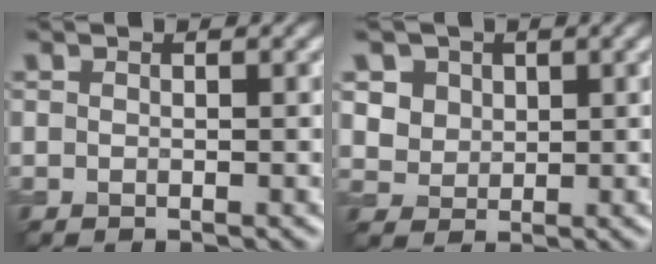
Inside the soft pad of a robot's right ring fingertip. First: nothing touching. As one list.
[{"total": 4.5, "force": [2.2, 3.5, 1.7], "torque": [-0.050, -0.003, 0.047]}]